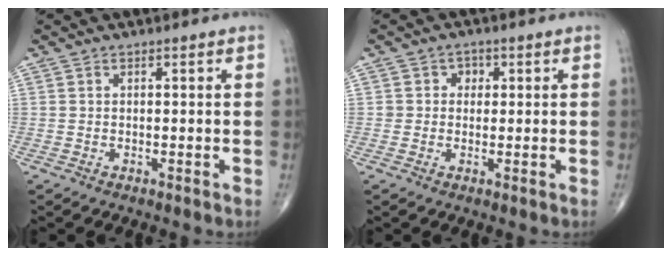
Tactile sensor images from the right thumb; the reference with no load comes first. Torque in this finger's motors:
{"motor_torque": [-0.41, -0.09, 0.25, 0.11, -0.03]}